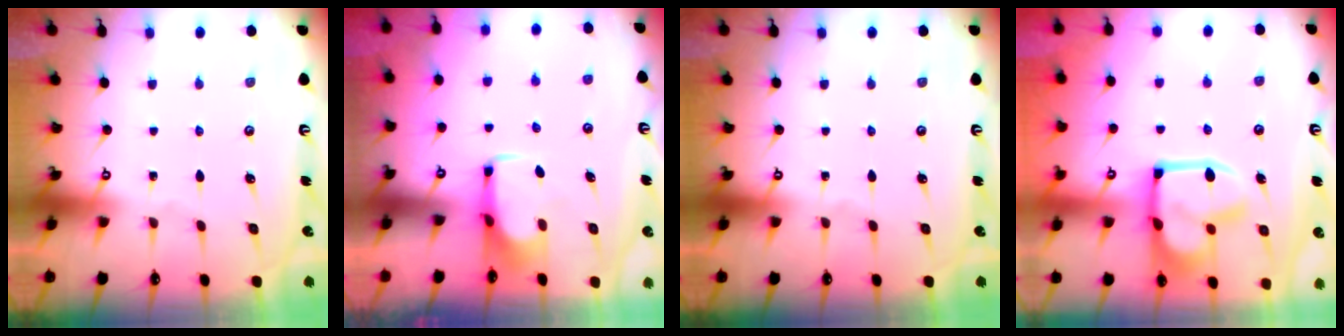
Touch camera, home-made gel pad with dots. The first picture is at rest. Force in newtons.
{"total": 2.1, "press": 2.1, "slide": 0.4}
{"total": 0.0}
{"total": 13.1, "press": 13.1, "slide": 1.3}